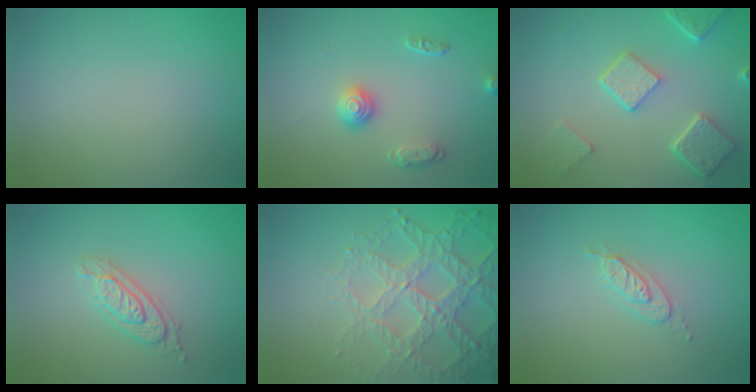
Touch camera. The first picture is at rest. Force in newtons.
{"total": 2.1, "press": 1.6, "slide": 1.4}
{"total": 4.9, "press": 4.0, "slide": 3.0}
{"total": 2.2, "press": 2.1, "slide": 0.5}
{"total": 5.7, "press": 4.6, "slide": 3.3}
{"total": 2.0, "press": 2.0, "slide": 0.4}